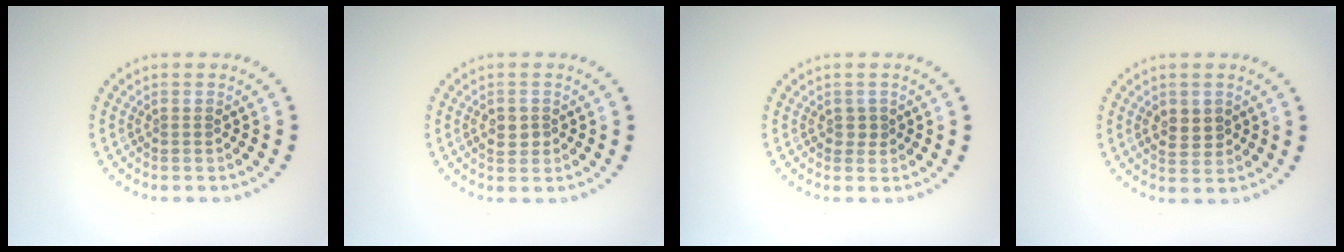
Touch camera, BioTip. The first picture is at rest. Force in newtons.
{"total": 1.7, "press": 1.7, "slide": 0.1}
{"total": 1.0, "press": 0.9, "slide": 0.4}
{"total": 2.3, "press": 2.2, "slide": 0.3}